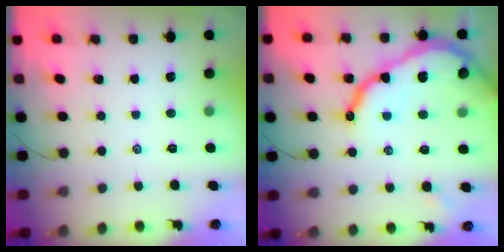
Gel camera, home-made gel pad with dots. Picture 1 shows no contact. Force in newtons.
{"total": 16.4, "press": 16.3, "slide": 1.4}